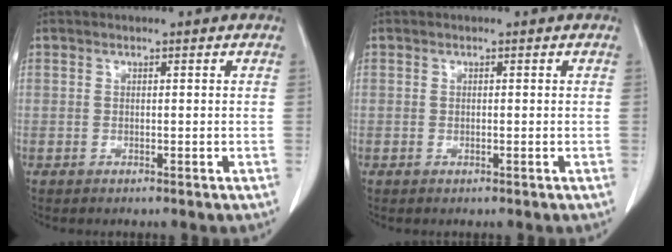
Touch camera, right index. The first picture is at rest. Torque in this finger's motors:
{"motor_torque": [0.08, 0.02, -0.05, -0.01]}